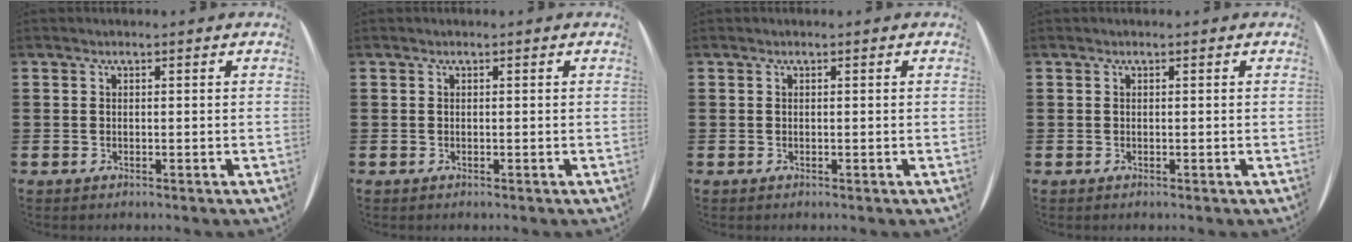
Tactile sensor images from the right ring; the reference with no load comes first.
{"total": 0.0}
{"total": 0.0}
{"total": 0.0}